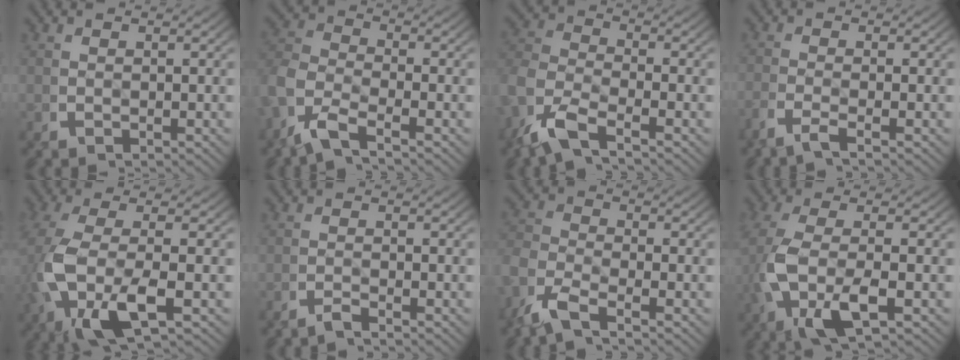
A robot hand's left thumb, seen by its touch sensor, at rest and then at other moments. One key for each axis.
{"total": 6.7, "fx": -1.9, "fy": 4.6, "fz": 4.5, "tx": -0.106, "ty": -0.016, "tz": -0.038}
{"total": 7.0, "fx": -2.2, "fy": 4.7, "fz": 4.8, "tx": -0.114, "ty": -0.019, "tz": -0.041}
{"total": 2.7, "fx": -1.6, "fy": 0.3, "fz": 2.1, "tx": -0.053, "ty": -0.008, "tz": -0.032}
{"total": 9.6, "fx": -1.6, "fy": 4.5, "fz": 8.3, "tx": -0.231, "ty": -0.035, "tz": 0.001}
{"total": 1.4, "fx": -1.2, "fy": 0.0, "fz": 0.7, "tx": -0.012, "ty": -0.001, "tz": -0.031}
{"total": 5.5, "fx": -2.4, "fy": 3.2, "fz": 3.7, "tx": -0.091, "ty": -0.017, "tz": -0.046}
{"total": 7.7, "fx": -0.8, "fy": 3.5, "fz": 6.9, "tx": -0.183, "ty": -0.023, "tz": 0.003}